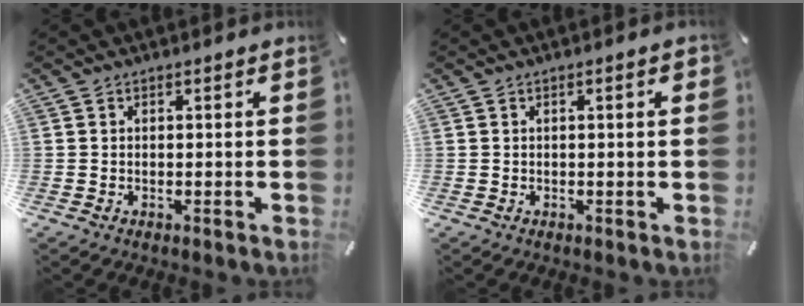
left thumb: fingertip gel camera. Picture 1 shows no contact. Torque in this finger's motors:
{"motor_torque": [-0.06, -0.05, 0.04, 0.08, -0.01]}